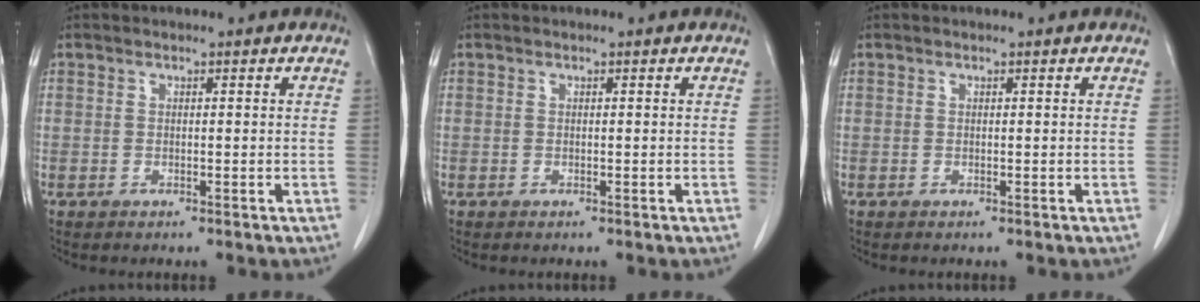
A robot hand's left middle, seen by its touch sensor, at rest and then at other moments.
{"total": 0.0}
{"total": 0.0}